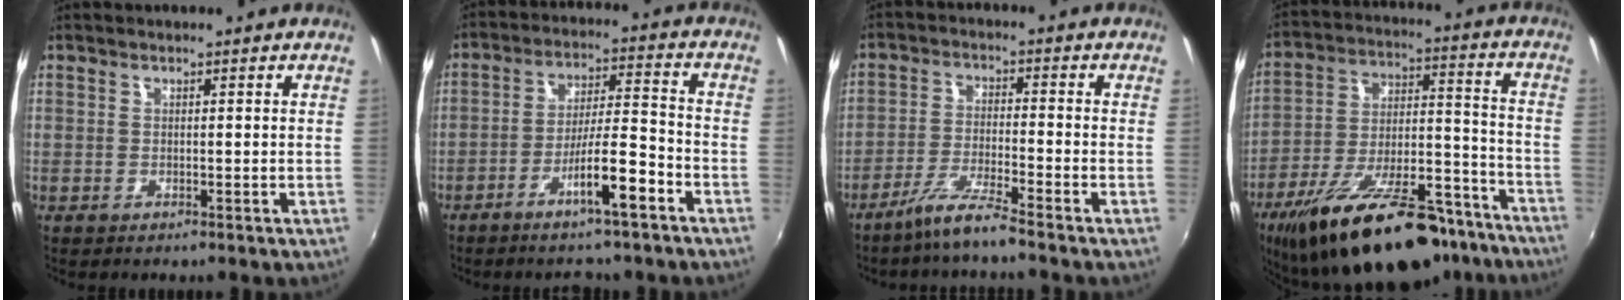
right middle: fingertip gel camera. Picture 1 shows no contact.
{"total": 9.3, "force": [-5.9, 1.0, 7.2], "torque": [-0.133, 0.000, -0.096]}
{"total": 6.2, "force": [-5.2, -0.5, 3.4], "torque": [-0.080, -0.004, -0.099]}
{"total": 29.3, "force": [-21.4, 10.8, 16.9], "torque": [-0.293, -0.012, -0.309]}